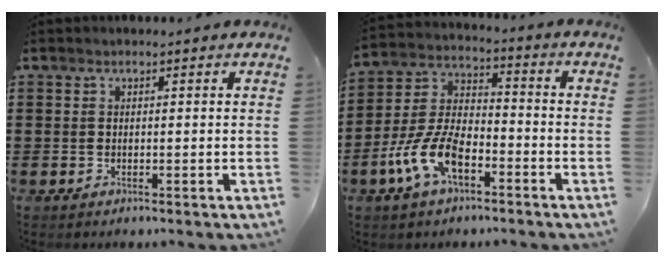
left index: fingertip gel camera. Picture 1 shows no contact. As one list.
[{"total": 9.7, "force": [-5.5, 4.3, 6.6], "torque": [-0.171, -0.004, -0.112]}]